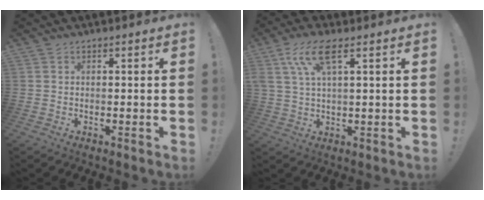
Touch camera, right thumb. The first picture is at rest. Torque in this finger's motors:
{"motor_torque": [1.45, 1.48, 0.95, -0.20, 0.16]}